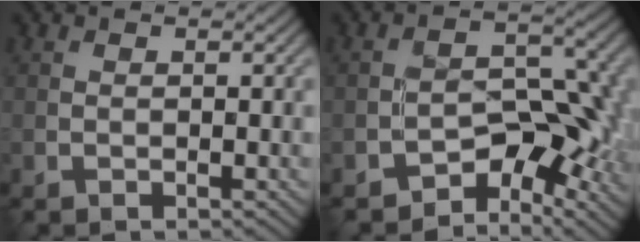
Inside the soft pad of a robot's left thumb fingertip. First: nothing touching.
{"total": 7.5, "force": [-4.0, 4.0, 4.9], "torque": [-0.052, 0.004, -0.071]}